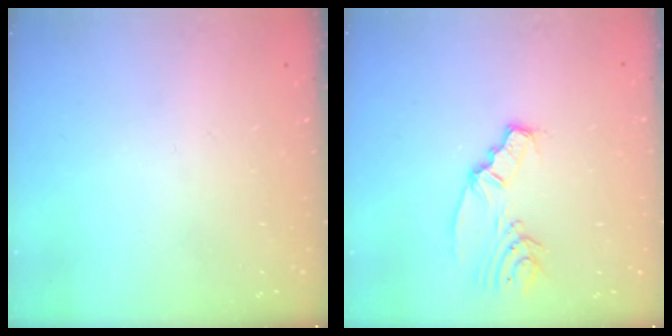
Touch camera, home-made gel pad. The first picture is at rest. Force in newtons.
{"total": 5.4, "press": 5.3, "slide": 0.4}